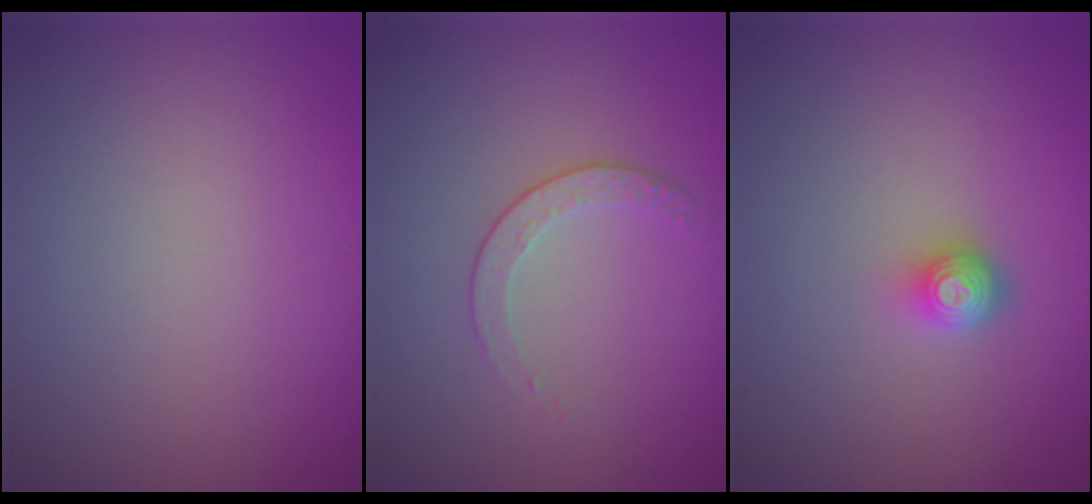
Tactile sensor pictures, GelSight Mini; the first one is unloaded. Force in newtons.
{"total": 1.6, "press": 1.0, "slide": 1.3}
{"total": 2.0, "press": 1.4, "slide": 1.5}